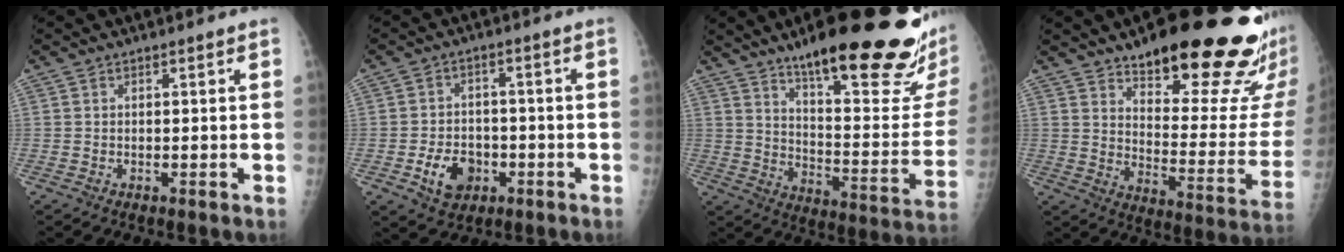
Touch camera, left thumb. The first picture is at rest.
{"total": 7.5, "force": [-2.8, 5.7, 4.1], "torque": [-0.046, 0.014, -0.043]}
{"total": 29.4, "force": [19.2, 6.2, 21.4], "torque": [-0.259, -0.079, 0.281]}
{"total": 26.5, "force": [17.9, 7.4, 18.0], "torque": [-0.207, -0.102, 0.248]}